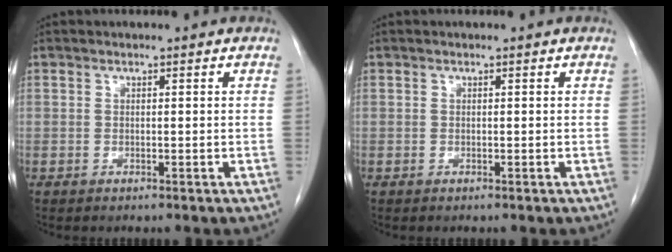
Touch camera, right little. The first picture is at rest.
{"total": 0.0}